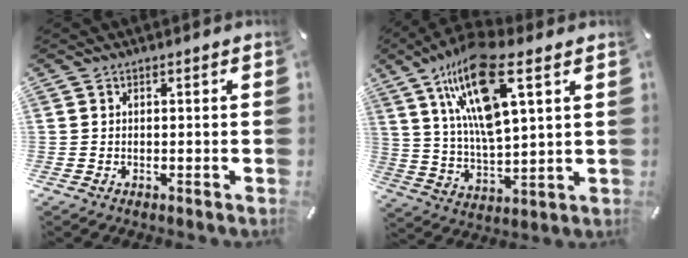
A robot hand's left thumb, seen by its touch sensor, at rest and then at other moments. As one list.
[{"total": 17.9, "force": [9.3, 5.6, 14.2], "torque": [-0.302, -0.035, 0.149]}]